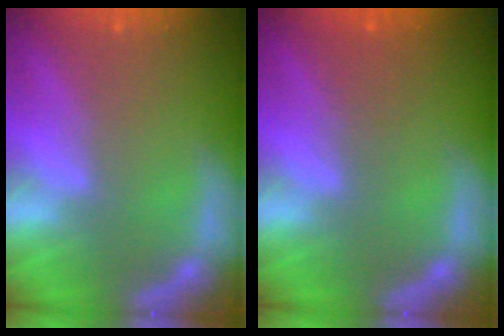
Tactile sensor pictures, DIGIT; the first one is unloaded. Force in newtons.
{"total": 1.5}